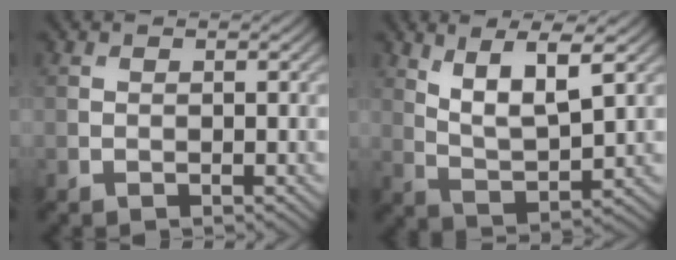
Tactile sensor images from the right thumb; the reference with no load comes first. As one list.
[{"total": 7.4, "force": [4.1, 2.0, 5.8], "torque": [-0.119, -0.002, 0.084]}]